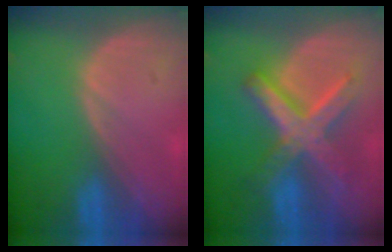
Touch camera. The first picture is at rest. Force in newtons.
{"total": 8.8, "press": 8.8, "slide": 0.7}